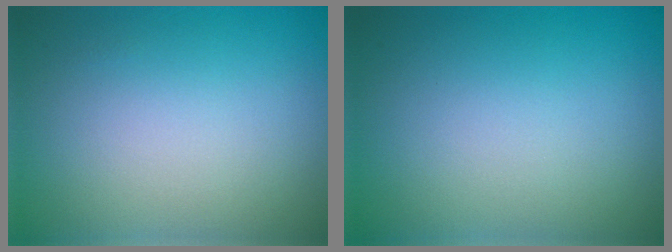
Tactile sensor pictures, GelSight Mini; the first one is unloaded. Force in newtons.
{"total": 0.0}